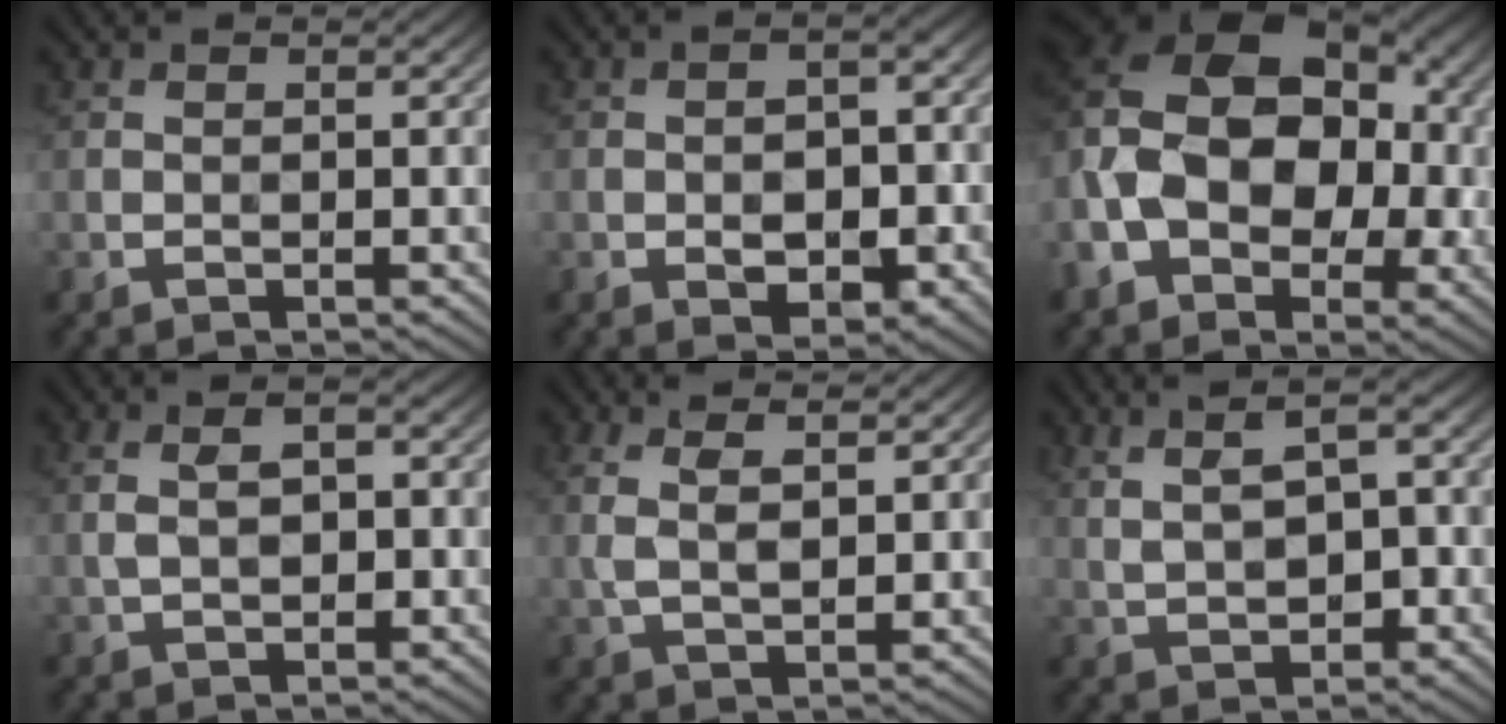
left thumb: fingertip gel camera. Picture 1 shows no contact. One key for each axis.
{"total": 5.3, "fx": -1.6, "fy": 3.1, "fz": 3.9, "tx": -0.055, "ty": -0.003, "tz": -0.024}
{"total": 18.4, "fx": -1.6, "fy": 13.1, "fz": 12.8, "tx": -0.245, "ty": 0.001, "tz": -0.029}
{"total": 3.6, "fx": 0.4, "fy": 1.8, "fz": 3.1, "tx": -0.059, "ty": -0.005, "tz": 0.010}
{"total": 4.2, "fx": 2.0, "fy": 1.4, "fz": 3.4, "tx": -0.084, "ty": -0.002, "tz": 0.042}
{"total": 6.7, "fx": 1.9, "fy": 3.3, "fz": 5.5, "tx": -0.094, "ty": 0.012, "tz": 0.035}